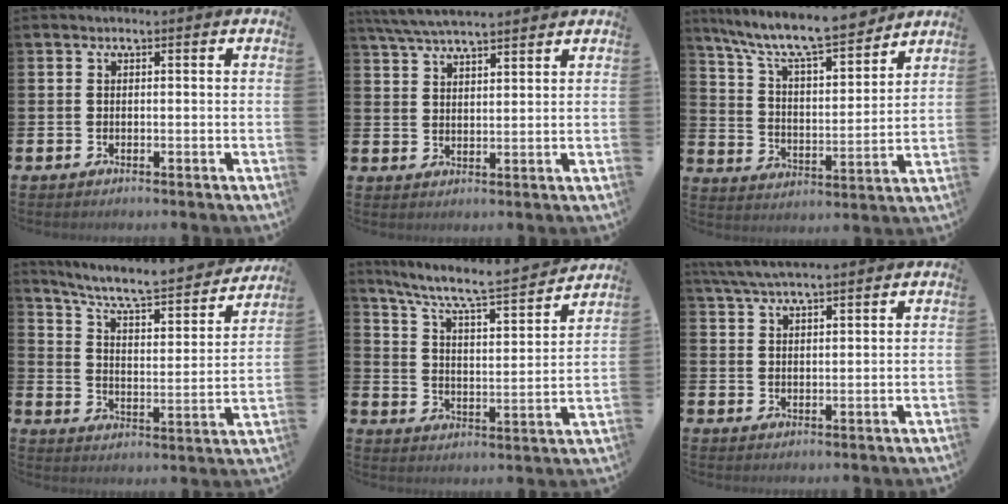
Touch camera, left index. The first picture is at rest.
{"total": 5.5, "force": [5.2, 0.6, 1.6], "torque": [-0.053, -0.014, 0.097]}
{"total": 10.3, "force": [9.2, 1.6, 4.3], "torque": [-0.119, -0.060, 0.158]}
{"total": 7.5, "force": [6.8, 1.3, 2.9], "torque": [-0.085, -0.052, 0.112]}
{"total": 7.8, "force": [6.9, 0.8, 3.5], "torque": [-0.103, -0.049, 0.113]}
{"total": 5.0, "force": [4.7, 0.4, 1.7], "torque": [-0.054, -0.011, 0.086]}